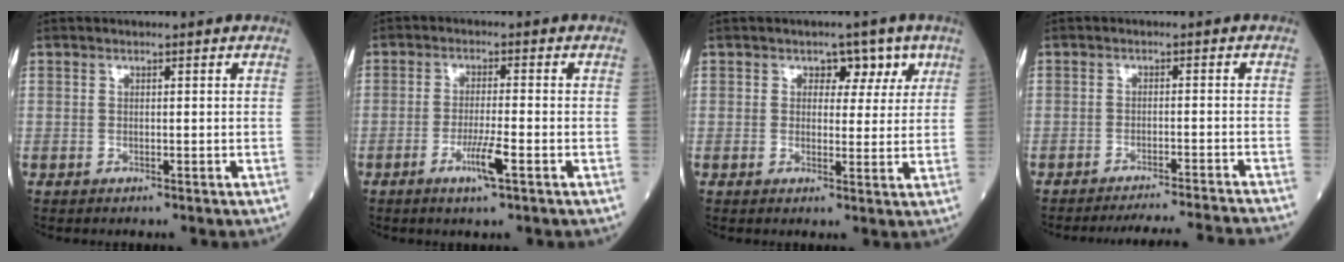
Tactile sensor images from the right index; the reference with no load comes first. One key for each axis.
{"total": 4.6, "fx": -2.2, "fy": -0.2, "fz": 4.0, "tx": -0.079, "ty": -0.008, "tz": -0.042}
{"total": 4.2, "fx": 2.1, "fy": 2.9, "fz": 2.2, "tx": -0.013, "ty": 0.008, "tz": 0.024}
{"total": 11.5, "fx": -11.0, "fy": -2.1, "fz": 2.5, "tx": -0.017, "ty": -0.018, "tz": -0.145}